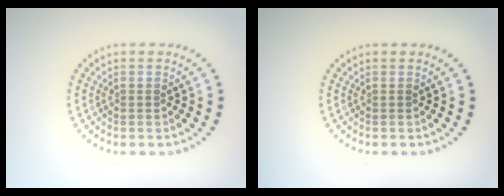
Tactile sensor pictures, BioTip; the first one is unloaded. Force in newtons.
{"total": 0.0}